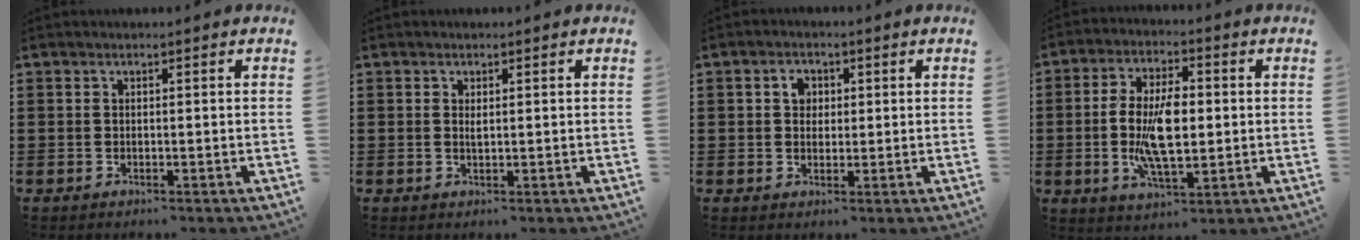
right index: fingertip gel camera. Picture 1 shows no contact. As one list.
[{"total": 1.1, "force": [0.4, 0.4, 1.0], "torque": [-0.020, 0.003, 0.006]}, {"total": 2.9, "force": [0.7, 2.2, 1.8], "torque": [-0.042, 0.012, 0.011]}, {"total": 9.7, "force": [-0.5, 4.2, 8.7], "torque": [-0.188, -0.001, -0.015]}]